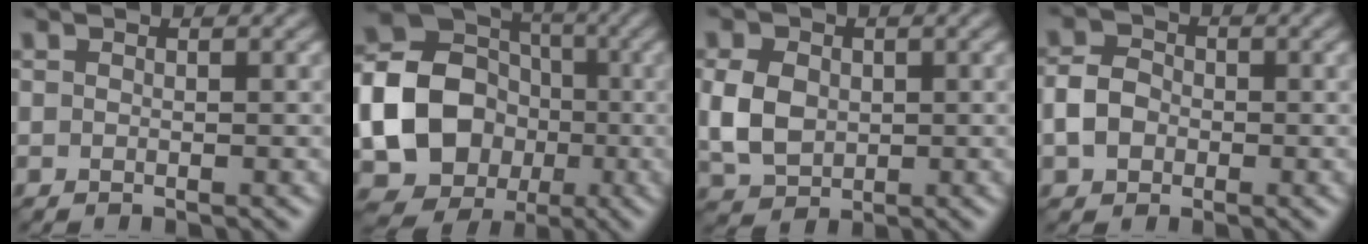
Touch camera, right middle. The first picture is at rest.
{"total": 17.1, "force": [-2.4, 15.1, 7.6], "torque": [-0.164, -0.007, -0.067]}
{"total": 4.5, "force": [0.2, 3.5, 2.8], "torque": [-0.069, 0.002, 0.004]}
{"total": 3.1, "force": [-0.8, 2.5, 1.7], "torque": [-0.033, 0.004, -0.019]}